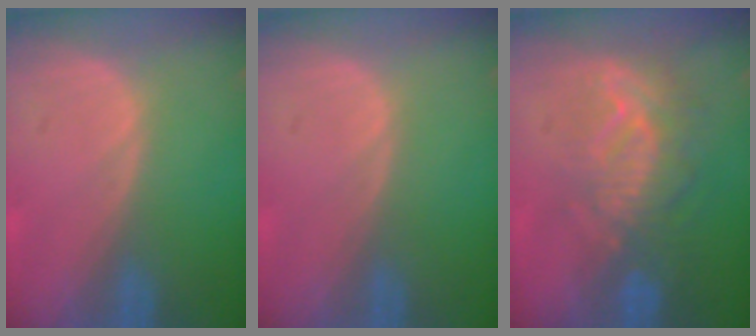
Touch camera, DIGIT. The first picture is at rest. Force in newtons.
{"total": 0.0}
{"total": 9.5, "press": 8.3, "slide": 4.7}